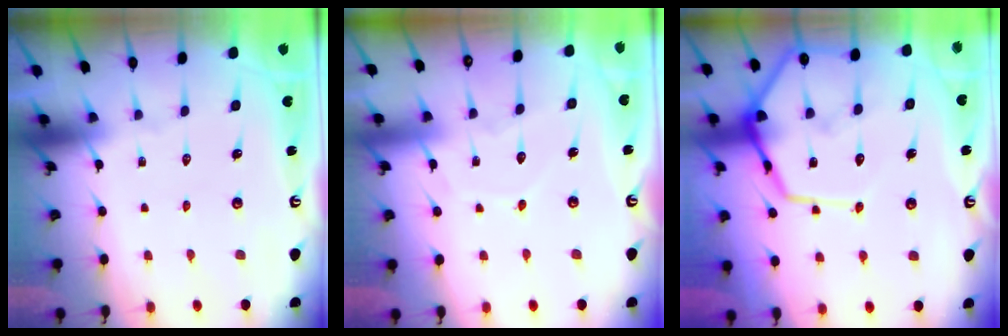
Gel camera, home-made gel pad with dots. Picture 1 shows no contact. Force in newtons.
{"total": 6.2, "press": 6.1, "slide": 0.7}
{"total": 15.2, "press": 15.1, "slide": 1.5}